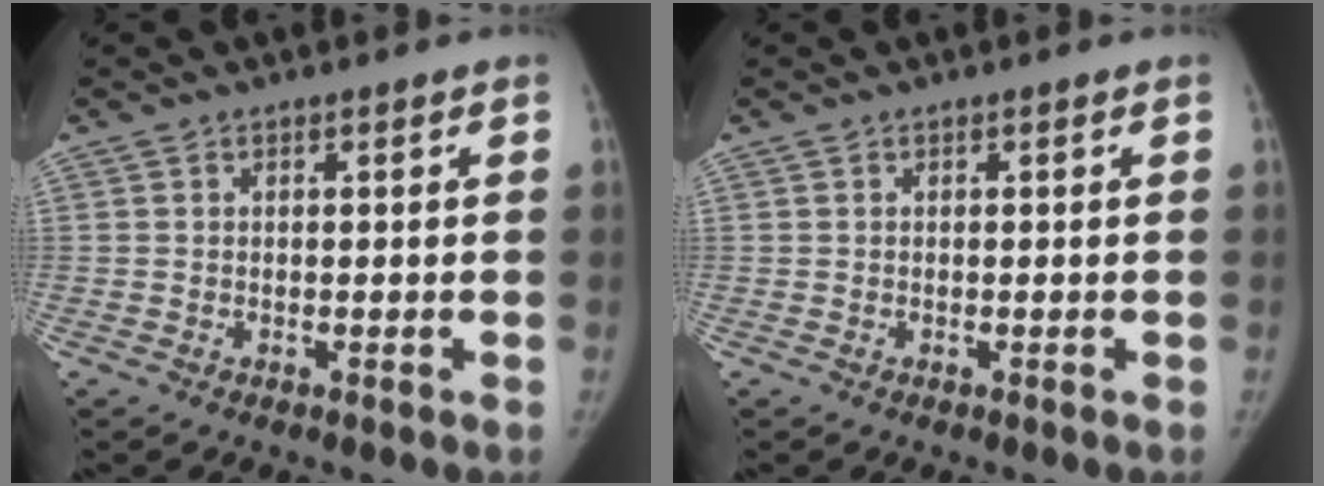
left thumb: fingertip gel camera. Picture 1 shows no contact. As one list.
[{"total": 0.0}]